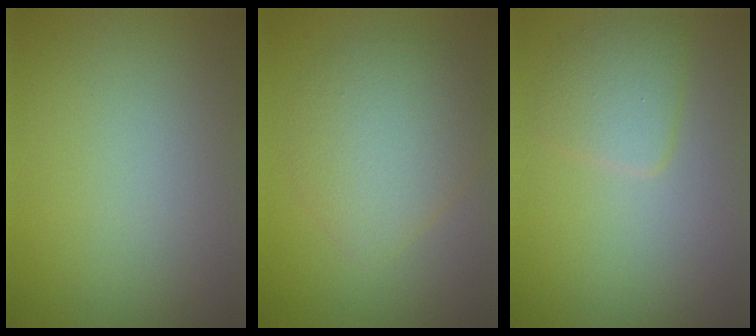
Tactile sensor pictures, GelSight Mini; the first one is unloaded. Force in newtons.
{"total": 4.6, "press": 4.6, "slide": 0.1}
{"total": 2.3, "press": 2.3, "slide": 0.1}